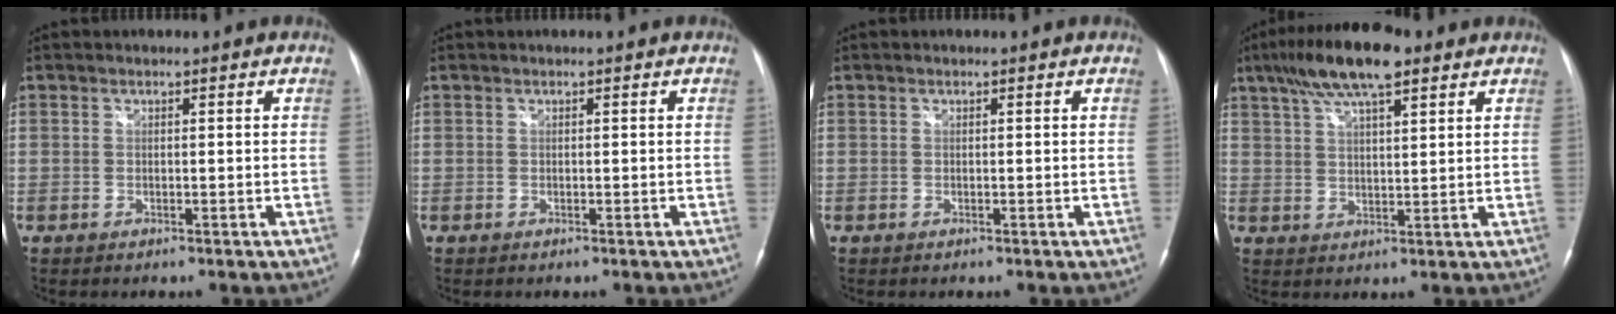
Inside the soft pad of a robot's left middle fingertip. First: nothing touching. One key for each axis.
{"total": 0.0}
{"total": 0.0}
{"total": 11.5, "fx": 7.5, "fy": 2.7, "fz": 8.3, "tx": -0.154, "ty": 0.024, "tz": 0.129}